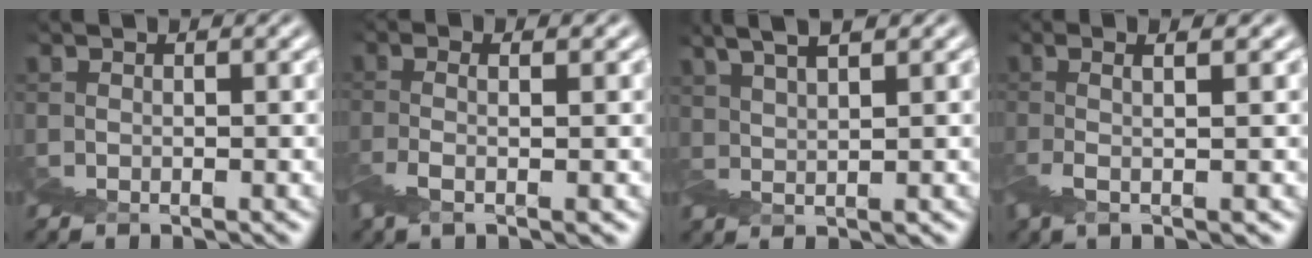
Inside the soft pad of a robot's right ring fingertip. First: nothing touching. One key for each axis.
{"total": 4.1, "fx": 1.3, "fy": -3.8, "fz": -0.7, "tx": 0.017, "ty": 0.032, "tz": 0.011}
{"total": 3.9, "fx": 2.4, "fy": -2.7, "fz": 1.7, "tx": -0.015, "ty": 0.035, "tz": 0.033}
{"total": 5.4, "fx": 1.9, "fy": -4.7, "fz": -1.7, "tx": 0.038, "ty": 0.040, "tz": 0.023}